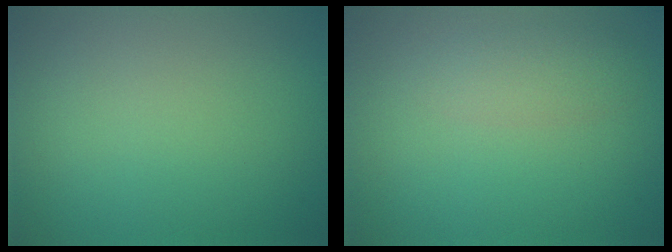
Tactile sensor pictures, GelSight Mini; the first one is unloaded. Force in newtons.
{"total": 1.8, "press": 1.8, "slide": 0.0}